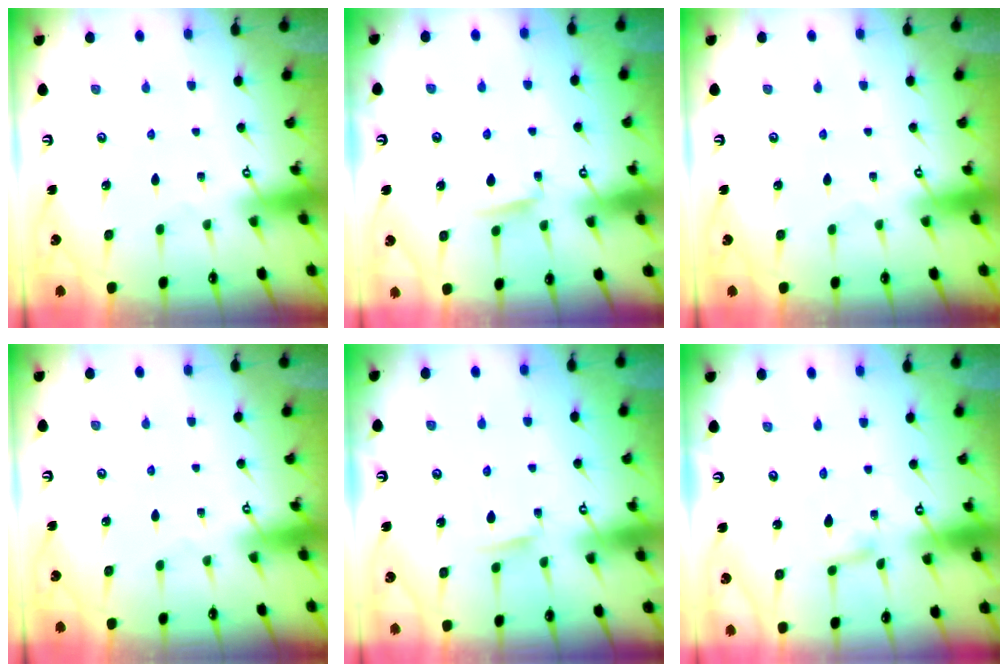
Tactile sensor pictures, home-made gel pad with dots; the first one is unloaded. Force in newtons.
{"total": 4.4, "press": 4.4, "slide": 0.8}
{"total": 0.0}
{"total": 0.0}
{"total": 3.8, "press": 3.8, "slide": 0.5}
{"total": 2.8, "press": 2.8, "slide": 0.2}